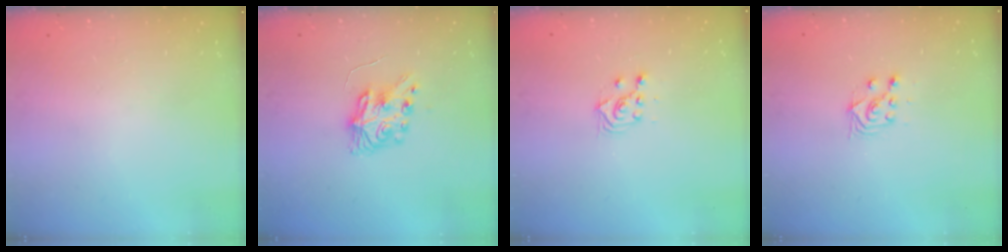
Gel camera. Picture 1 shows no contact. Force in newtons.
{"total": 8.3, "press": 8.3, "slide": 0.4}
{"total": 4.6, "press": 4.5, "slide": 0.6}
{"total": 4.9, "press": 4.8, "slide": 1.0}